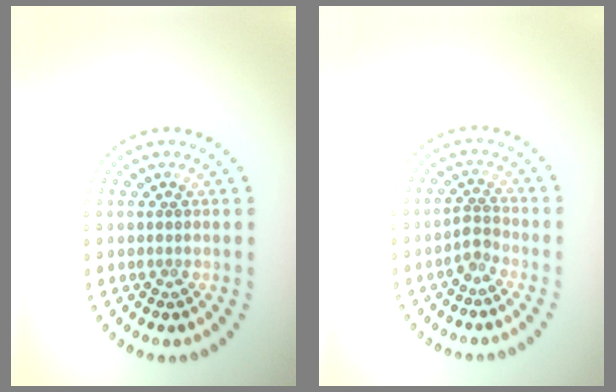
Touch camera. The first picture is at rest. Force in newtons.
{"total": 1.5, "press": 1.0, "slide": 1.1}